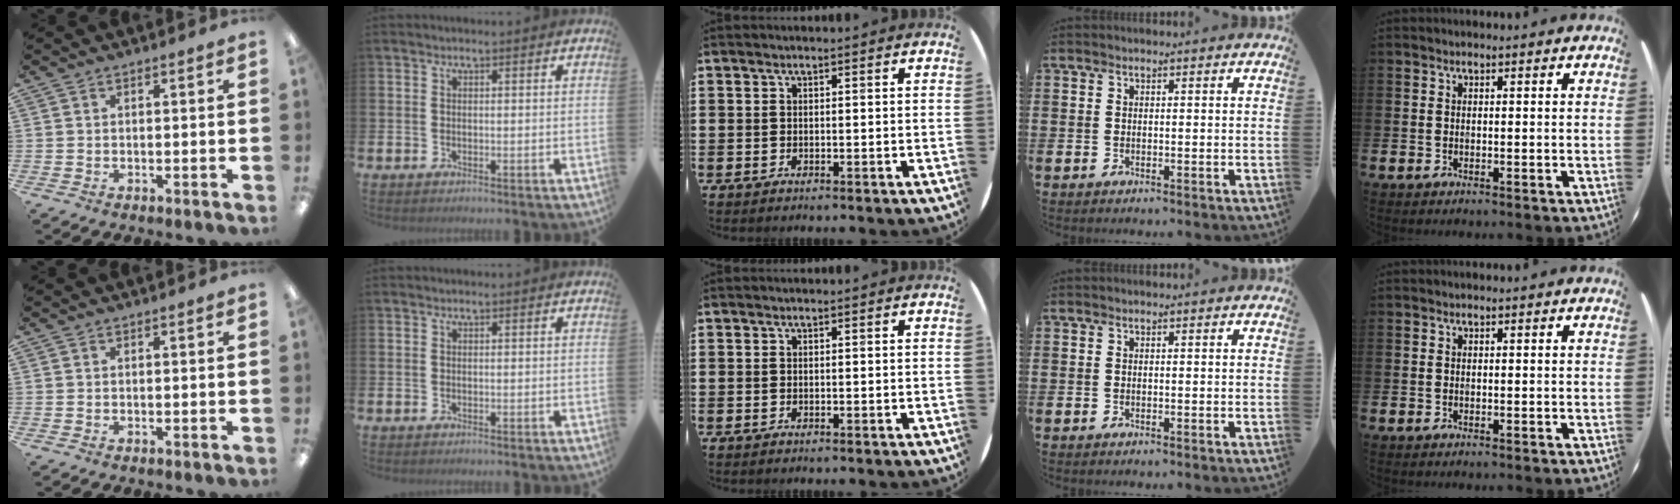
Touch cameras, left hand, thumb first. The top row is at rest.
{}